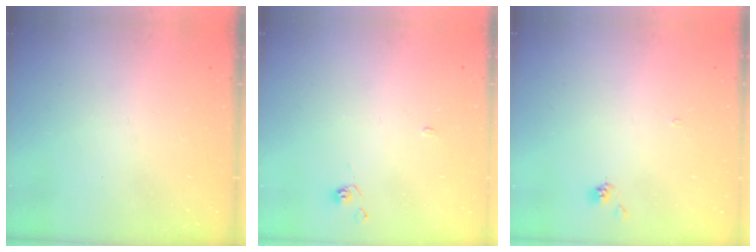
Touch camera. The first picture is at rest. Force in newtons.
{"total": 1.1, "press": 1.1, "slide": 0.3}
{"total": 1.4, "press": 1.4, "slide": 0.3}